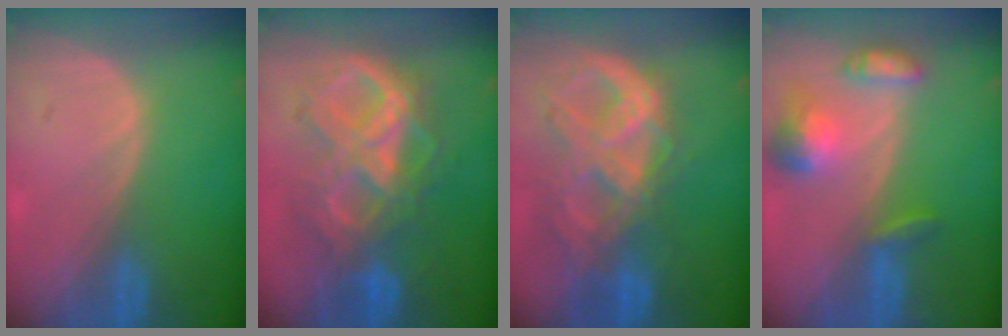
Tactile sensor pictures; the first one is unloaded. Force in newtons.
{"total": 10.6, "press": 10.6, "slide": 1.0}
{"total": 10.8, "press": 9.1, "slide": 5.7}
{"total": 7.1, "press": 6.5, "slide": 2.7}